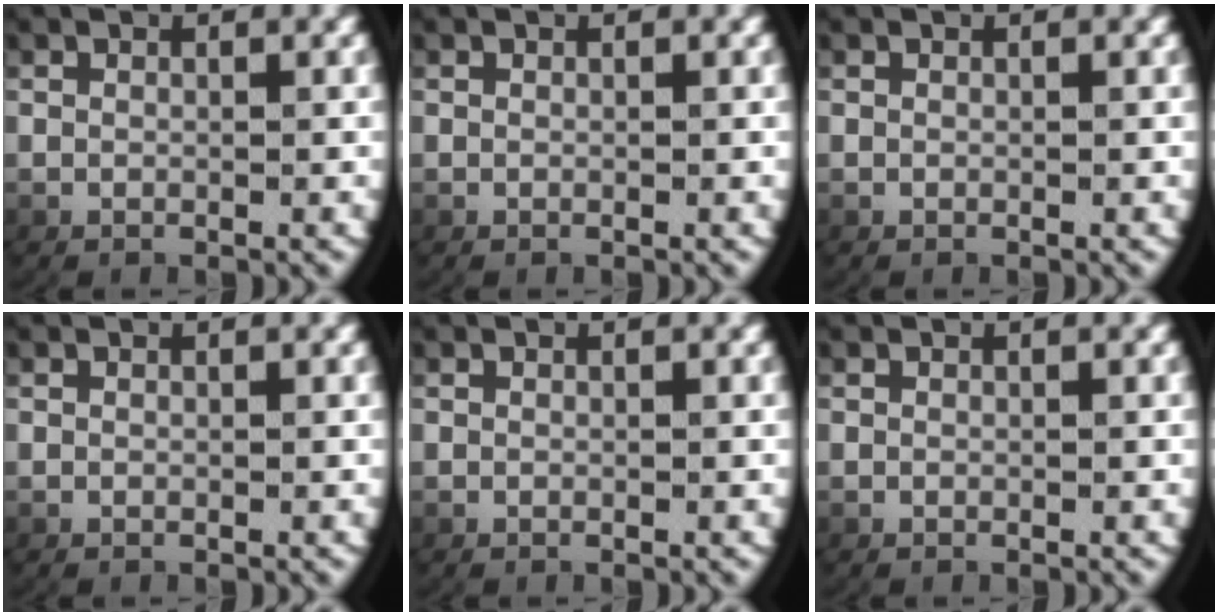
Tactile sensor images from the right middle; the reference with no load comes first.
{"total": 0.0}
{"total": 0.0}
{"total": 0.0}
{"total": 0.0}
{"total": 0.0}